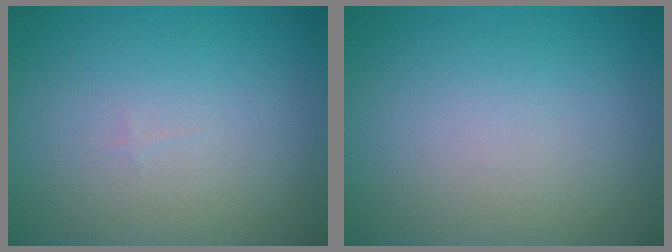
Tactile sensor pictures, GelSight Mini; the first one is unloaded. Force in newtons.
{"total": 0.0}